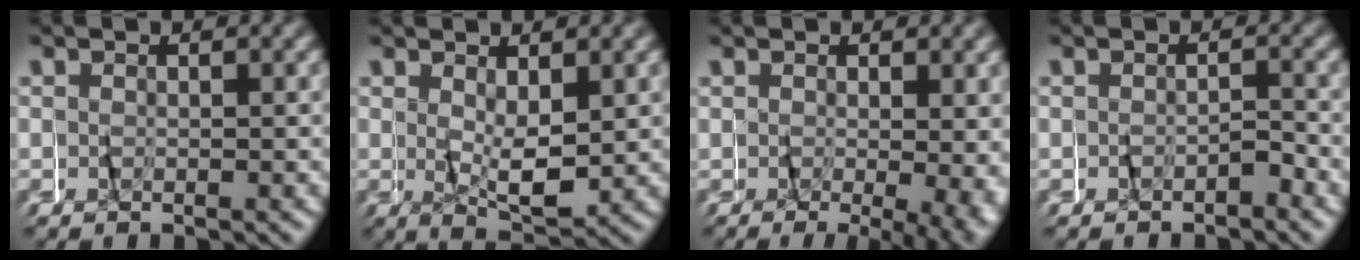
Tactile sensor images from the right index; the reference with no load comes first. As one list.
[{"total": 3.2, "force": [0.0, 1.3, 2.9], "torque": [-0.051, -0.007, -0.003]}, {"total": 4.9, "force": [-1.0, 1.4, 4.6], "torque": [-0.065, -0.015, -0.005]}, {"total": 1.5, "force": [-1.4, 0.3, 0.1], "torque": [0.000, 0.000, -0.025]}]